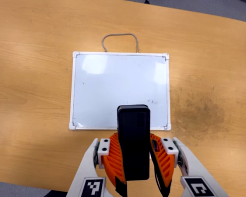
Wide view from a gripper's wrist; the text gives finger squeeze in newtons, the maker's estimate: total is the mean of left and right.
{"total": 7.8, "left": 7.2, "right": 8.4}